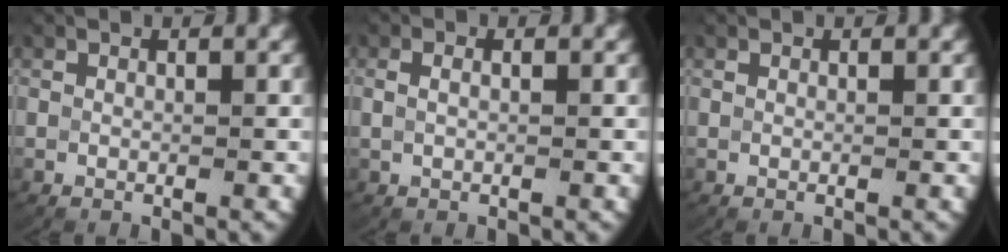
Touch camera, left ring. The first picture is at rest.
{"total": 1.1, "force": [0.2, 0.5, 0.9], "torque": [-0.024, -0.002, 0.008]}
{"total": 0.0}